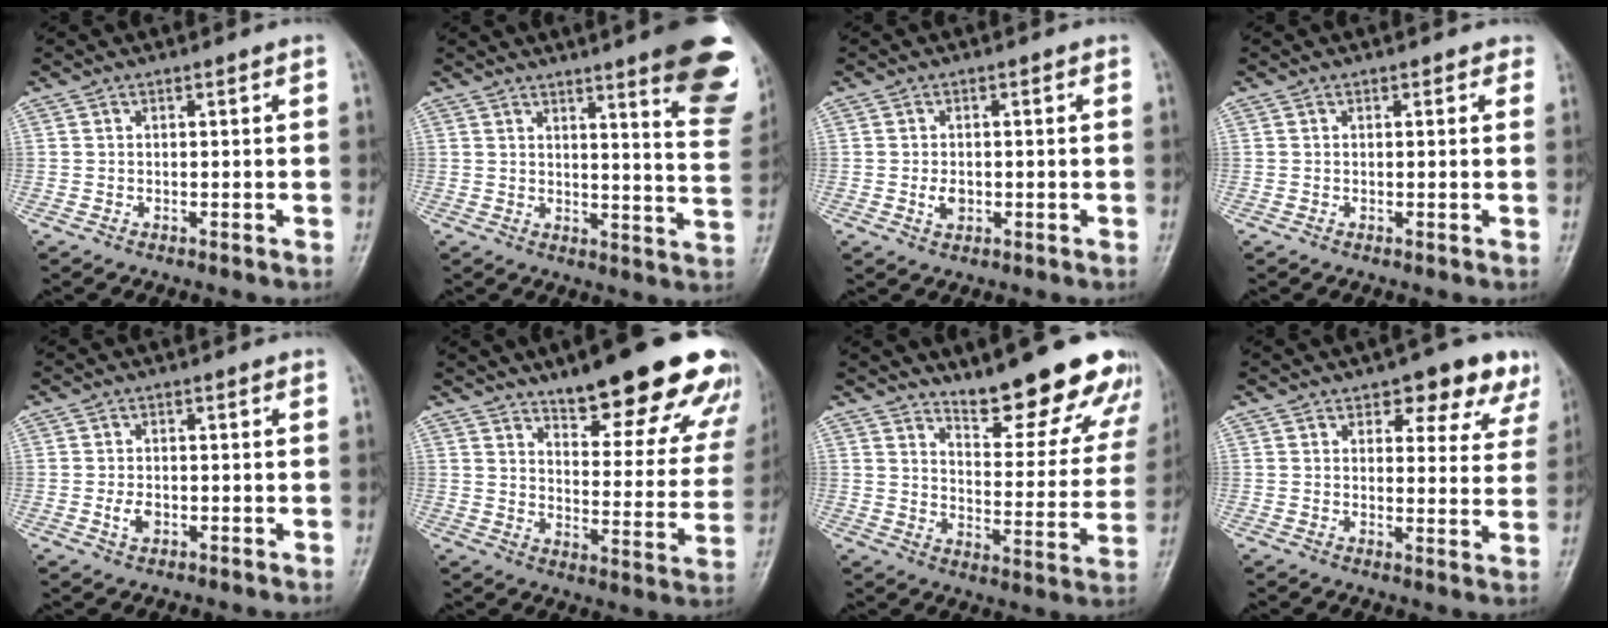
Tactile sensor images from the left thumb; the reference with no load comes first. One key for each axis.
{"total": 16.9, "fx": 10.4, "fy": 2.7, "fz": 13.0, "tx": -0.128, "ty": -0.060, "tz": 0.117}
{"total": 2.5, "fx": -0.4, "fy": 1.8, "fz": 1.7, "tx": -0.026, "ty": 0.000, "tz": -0.008}
{"total": 1.0, "fx": 0.7, "fy": 0.7, "fz": 0.4, "tx": 0.009, "ty": -0.002, "tz": 0.001}
{"total": 2.5, "fx": -0.6, "fy": 1.6, "fz": 1.7, "tx": -0.030, "ty": 0.000, "tz": -0.012}
{"total": 24.3, "fx": 17.5, "fy": 7.2, "fz": 15.2, "tx": -0.148, "ty": -0.082, "tz": 0.228}
{"total": 17.8, "fx": 14.4, "fy": 5.1, "fz": 9.1, "tx": -0.067, "ty": -0.105, "tz": 0.193}
{"total": 10.1, "fx": 6.6, "fy": 4.9, "fz": 5.8, "tx": -0.025, "ty": -0.032, "tz": 0.071}